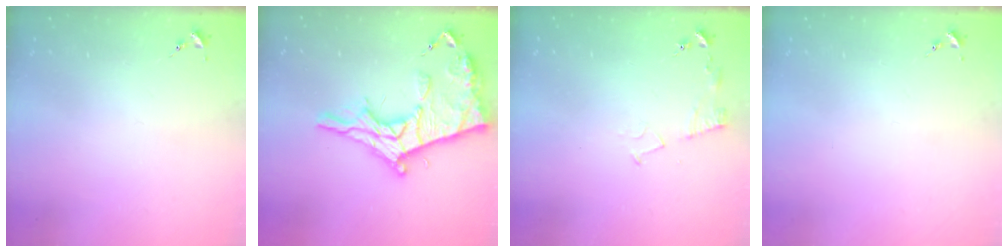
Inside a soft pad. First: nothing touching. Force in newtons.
{"total": 21.2, "press": 21.2, "slide": 1.8}
{"total": 6.1, "press": 6.1, "slide": 0.7}
{"total": 0.0}